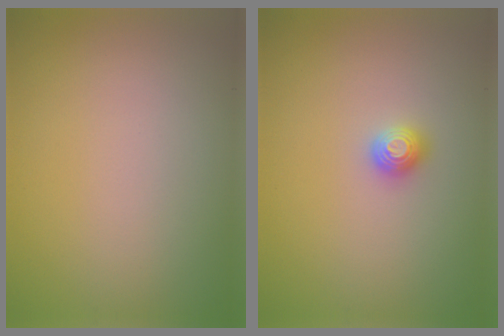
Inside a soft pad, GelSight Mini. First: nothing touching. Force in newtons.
{"total": 1.1, "press": 1.1, "slide": 0.2}